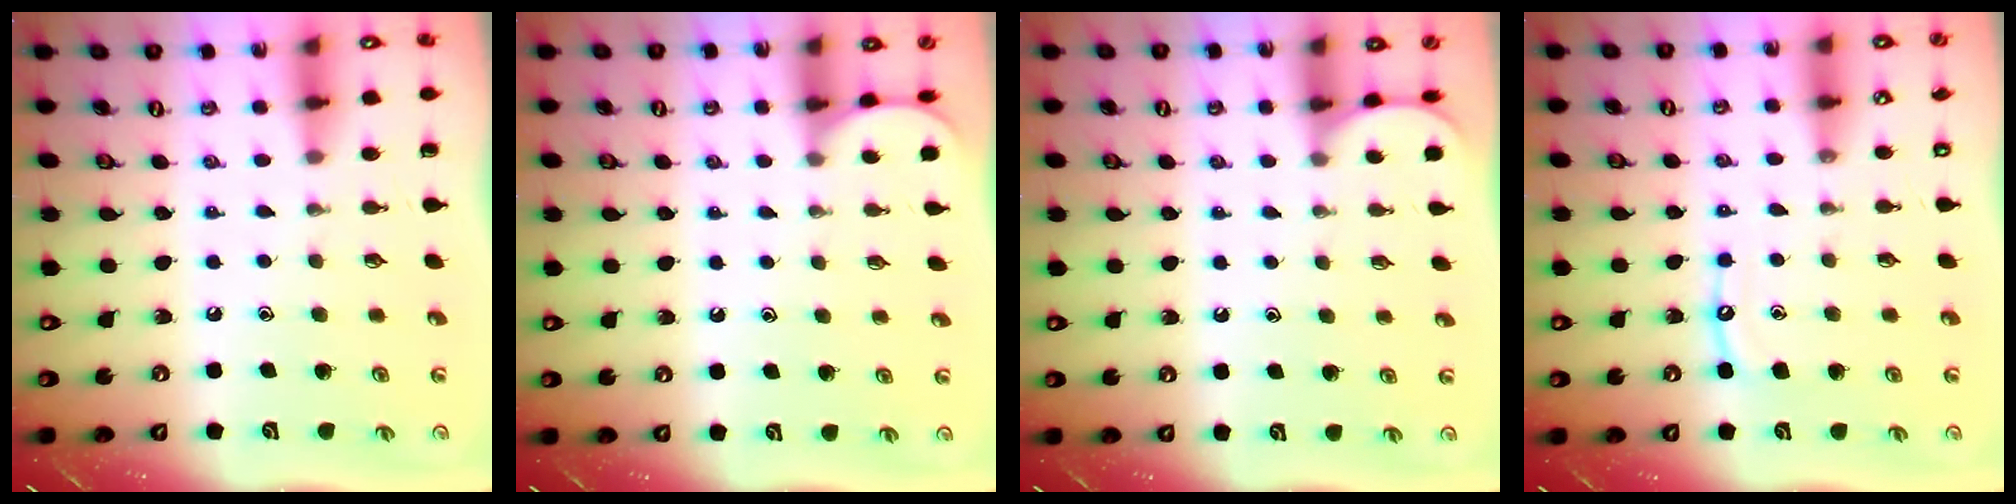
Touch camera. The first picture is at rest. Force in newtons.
{"total": 1.1, "press": 1.1, "slide": 0.1}
{"total": 1.1, "press": 1.1, "slide": 0.1}
{"total": 6.1, "press": 6.1, "slide": 0.6}